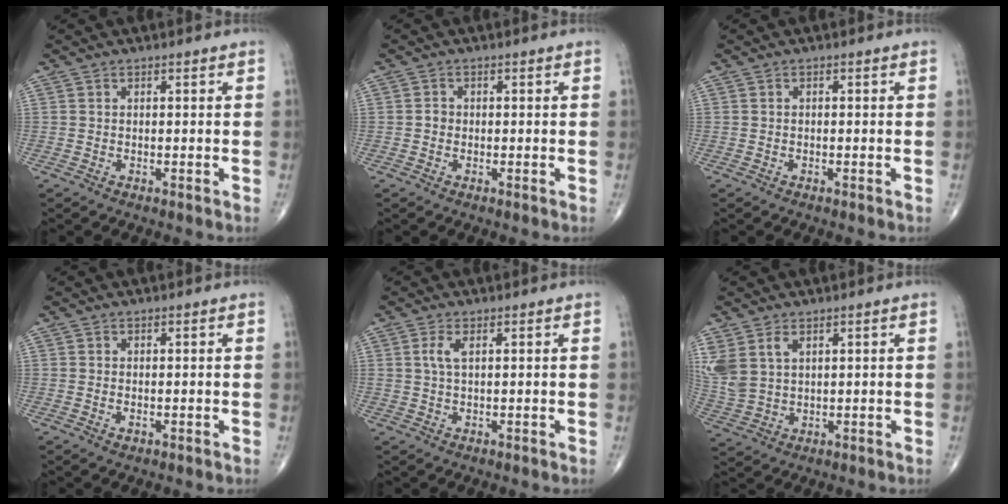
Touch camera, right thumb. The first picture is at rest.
{"total": 1.2, "force": [-0.2, 1.1, 0.5], "torque": [-0.002, 0.004, -0.007]}
{"total": 0.0}
{"total": 1.0, "force": [-0.2, 0.6, 0.7], "torque": [-0.013, -0.001, -0.003]}
{"total": 2.6, "force": [0.8, 1.0, 2.3], "torque": [-0.055, 0.005, 0.019]}
{"total": 8.6, "force": [3.5, 5.4, 5.6], "torque": [-0.134, -0.003, 0.086]}